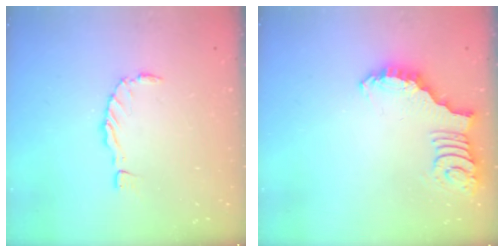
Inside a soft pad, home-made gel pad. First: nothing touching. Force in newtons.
{"total": 2.7, "press": 2.7, "slide": 0.5}